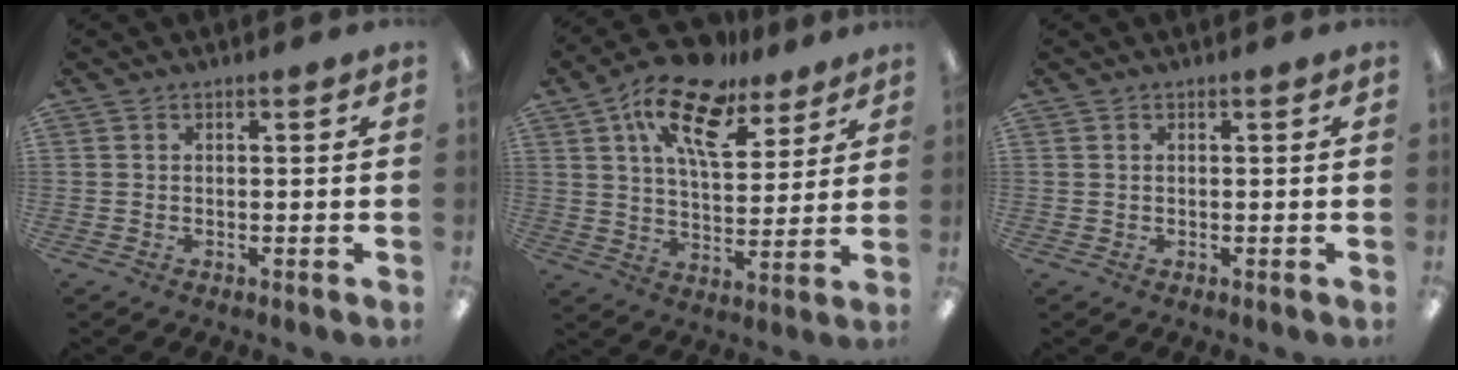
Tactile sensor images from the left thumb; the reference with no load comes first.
{"total": 16.4, "force": [10.7, 7.2, 10.1], "torque": [-0.169, -0.047, 0.183]}
{"total": 0.0}